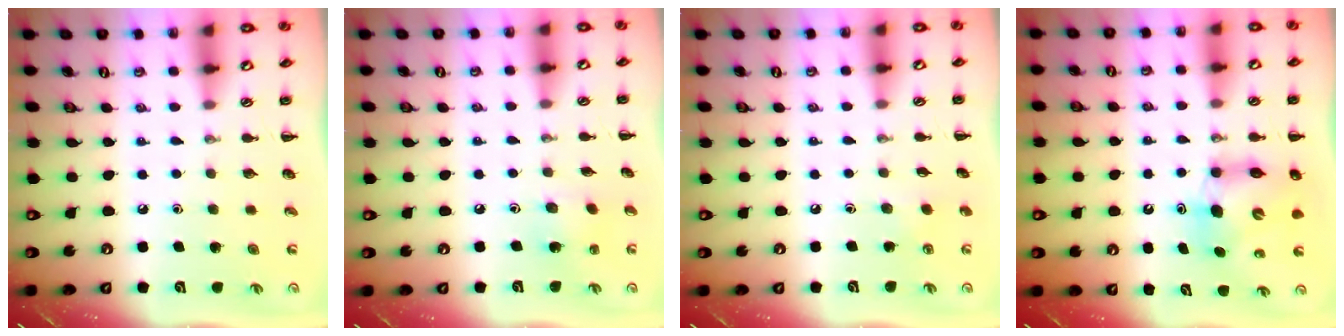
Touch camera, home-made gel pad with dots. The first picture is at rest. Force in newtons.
{"total": 1.9, "press": 1.8, "slide": 0.7}
{"total": 2.1, "press": 2.0, "slide": 0.7}
{"total": 6.6, "press": 6.5, "slide": 1.3}